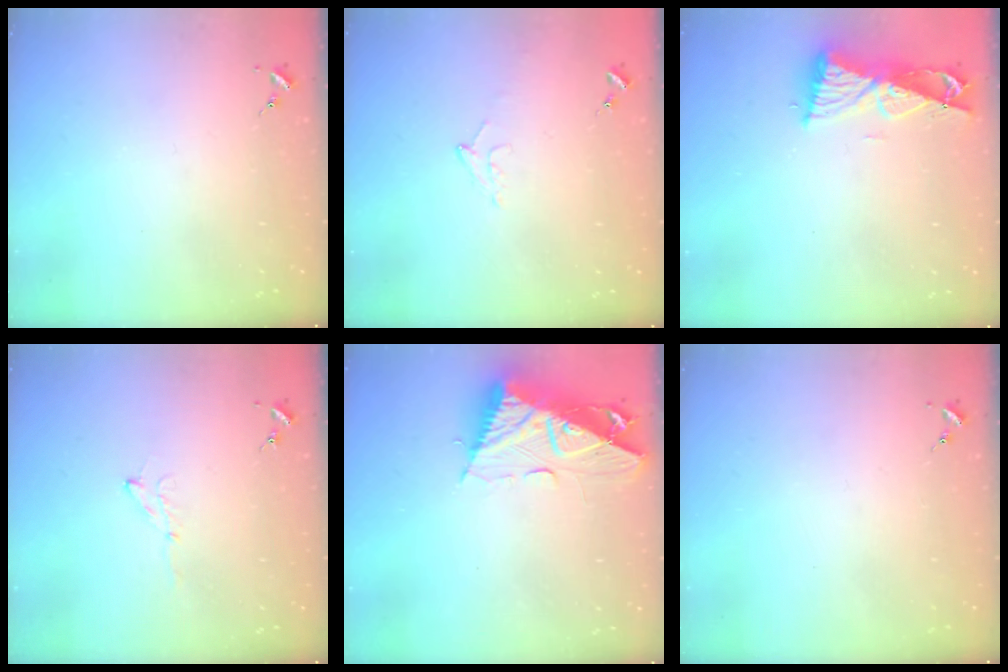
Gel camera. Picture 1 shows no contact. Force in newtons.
{"total": 7.1, "press": 7.0, "slide": 0.8}
{"total": 9.1, "press": 9.0, "slide": 1.0}
{"total": 4.4, "press": 4.4, "slide": 0.5}
{"total": 13.3, "press": 13.2, "slide": 1.4}
{"total": 0.0}